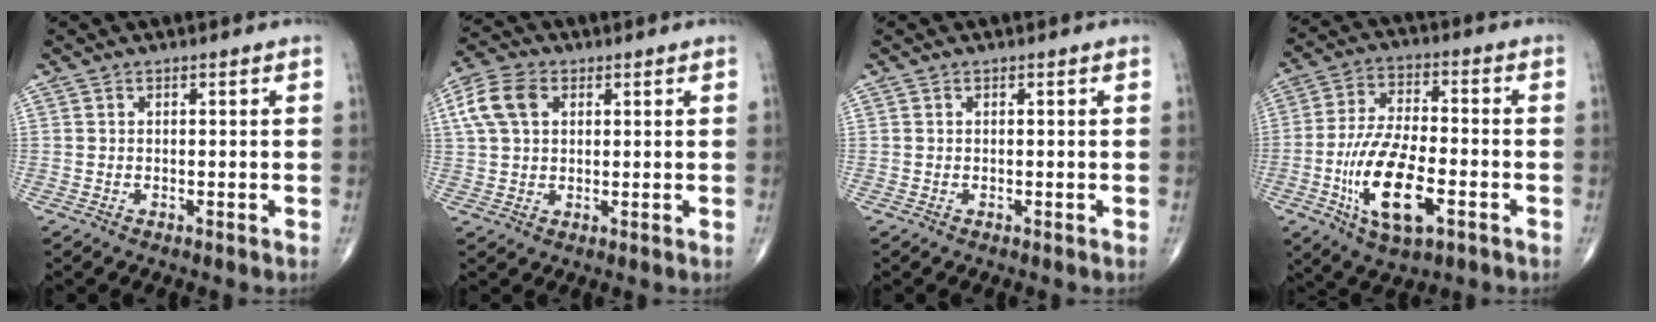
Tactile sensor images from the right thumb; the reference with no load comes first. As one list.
[{"total": 8.1, "force": [2.4, 5.5, 5.4], "torque": [-0.112, 0.013, 0.044]}, {"total": 0.0}, {"total": 15.7, "force": [-5.1, 6.6, 13.2], "torque": [-0.252, 0.015, -0.087]}]